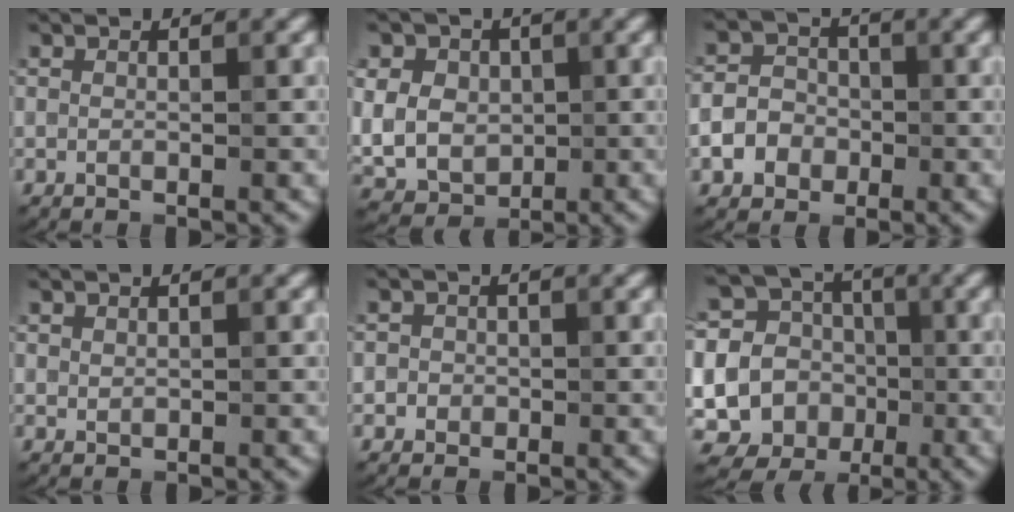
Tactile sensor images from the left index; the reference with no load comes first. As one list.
[{"total": 10.8, "force": [1.4, 9.0, 5.6], "torque": [-0.113, 0.030, 0.006]}, {"total": 4.3, "force": [-1.5, 3.7, 1.5], "torque": [-0.006, 0.004, -0.043]}, {"total": 0.5, "force": [0.5, 0.2, 0.2], "torque": [-0.004, 0.000, 0.011]}, {"total": 1.7, "force": [-0.1, 1.7, 0.3], "torque": [0.018, 0.012, -0.017]}, {"total": 18.7, "force": [-0.8, 17.3, 6.8], "torque": [-0.176, 0.015, -0.050]}]